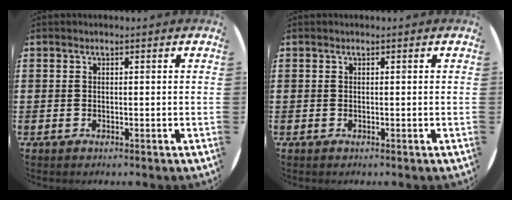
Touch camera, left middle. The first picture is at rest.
{"total": 0.0}